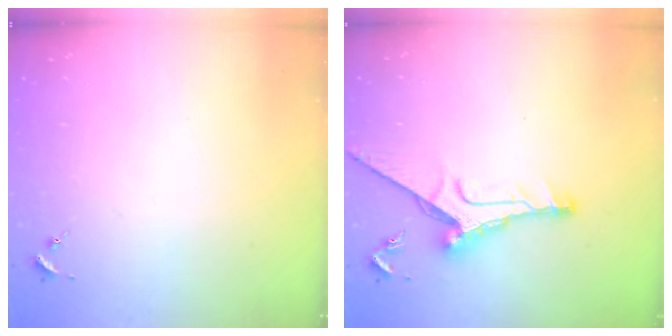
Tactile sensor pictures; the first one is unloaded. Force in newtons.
{"total": 11.5, "press": 11.5, "slide": 0.8}